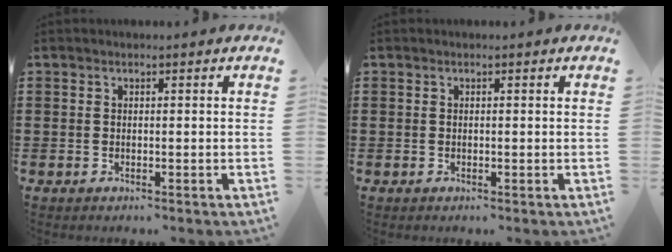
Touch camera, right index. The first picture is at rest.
{"total": 0.0}